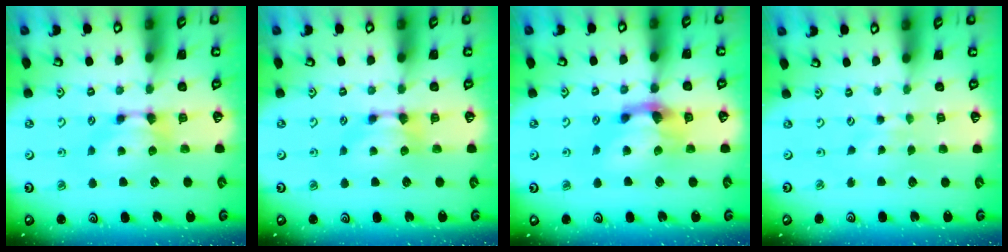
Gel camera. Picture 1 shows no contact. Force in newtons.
{"total": 0.0}
{"total": 4.3, "press": 3.7, "slide": 2.2}
{"total": 3.7, "press": 3.7, "slide": 0.2}